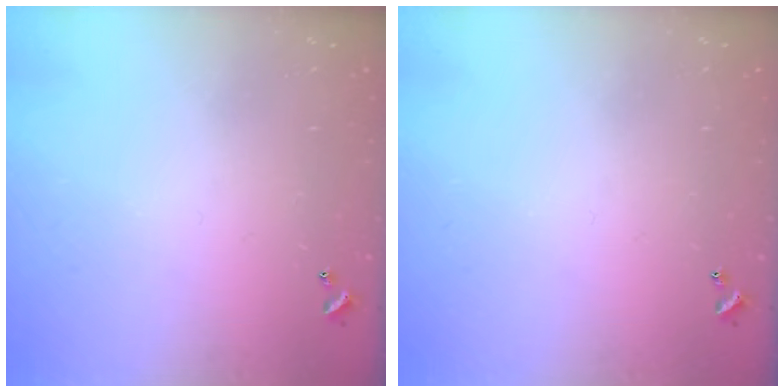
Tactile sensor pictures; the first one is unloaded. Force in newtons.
{"total": 0.0}